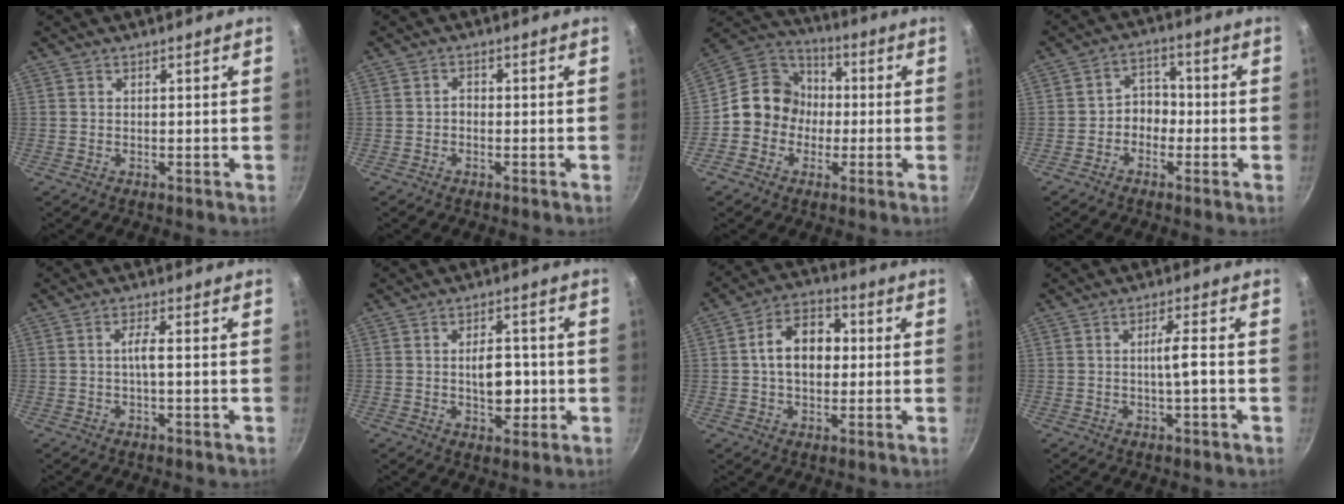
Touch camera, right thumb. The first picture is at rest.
{"total": 1.6, "force": [-0.7, 1.1, 0.9], "torque": [-0.013, 0.013, -0.015]}
{"total": 11.6, "force": [-1.4, 10.6, 4.5], "torque": [-0.031, 0.034, -0.047]}
{"total": 5.2, "force": [-1.6, 4.2, 2.7], "torque": [-0.001, 0.029, -0.035]}
{"total": 2.9, "force": [-0.5, 0.3, 2.8], "torque": [-0.062, 0.009, -0.011]}
{"total": 7.6, "force": [-0.8, 4.5, 6.1], "torque": [-0.061, 0.008, -0.009]}
{"total": 11.4, "force": [0.9, 7.9, 8.2], "torque": [-0.099, 0.024, -0.001]}
{"total": 3.9, "force": [-0.7, 0.1, 3.9], "torque": [-0.070, 0.011, -0.012]}